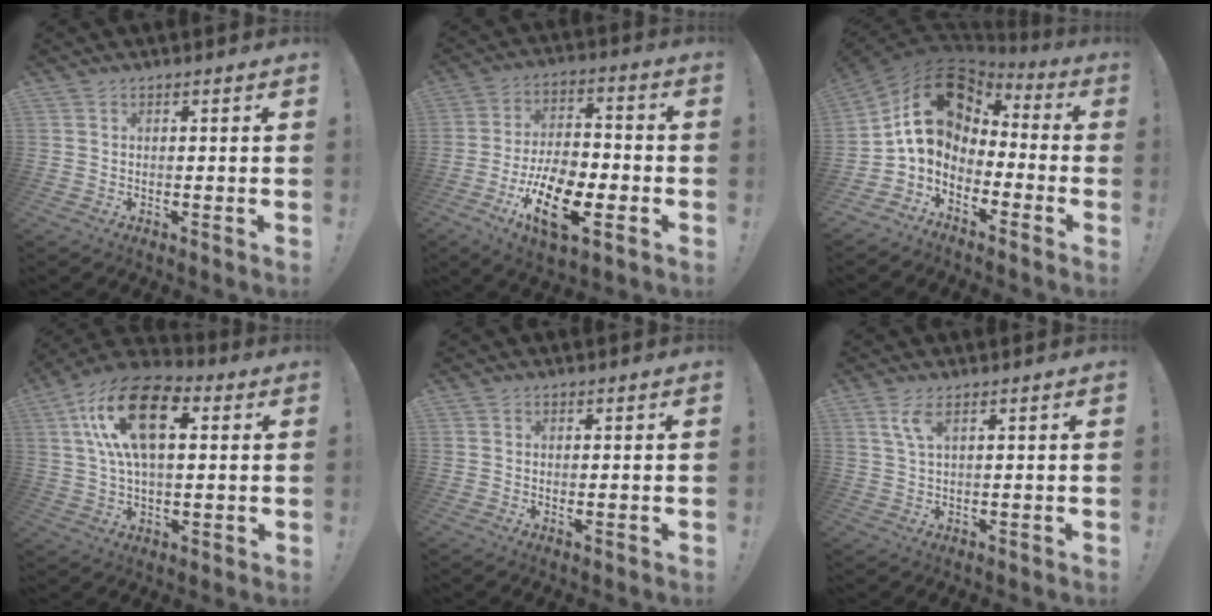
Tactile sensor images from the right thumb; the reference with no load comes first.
{"total": 17.4, "force": [-8.0, 8.4, 12.9], "torque": [-0.232, 0.043, -0.134]}
{"total": 14.9, "force": [2.9, 10.8, 9.9], "torque": [-0.159, -0.014, 0.058]}
{"total": 20.4, "force": [5.8, 11.1, 16.1], "torque": [-0.273, -0.002, 0.096]}
{"total": 0.0}
{"total": 4.1, "force": [2.0, 1.1, 3.5], "torque": [-0.064, -0.001, 0.034]}